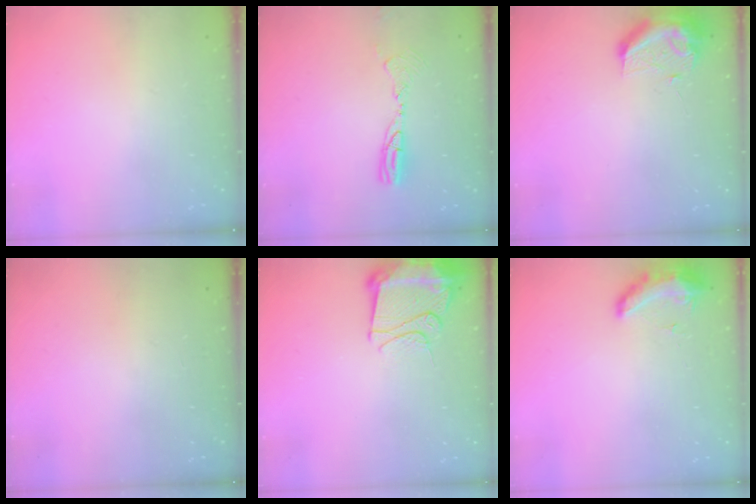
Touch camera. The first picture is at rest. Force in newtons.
{"total": 9.2, "press": 9.0, "slide": 2.2}
{"total": 11.1, "press": 11.0, "slide": 1.2}
{"total": 0.0}
{"total": 13.1, "press": 13.1, "slide": 1.4}
{"total": 16.9, "press": 11.4, "slide": 12.5}